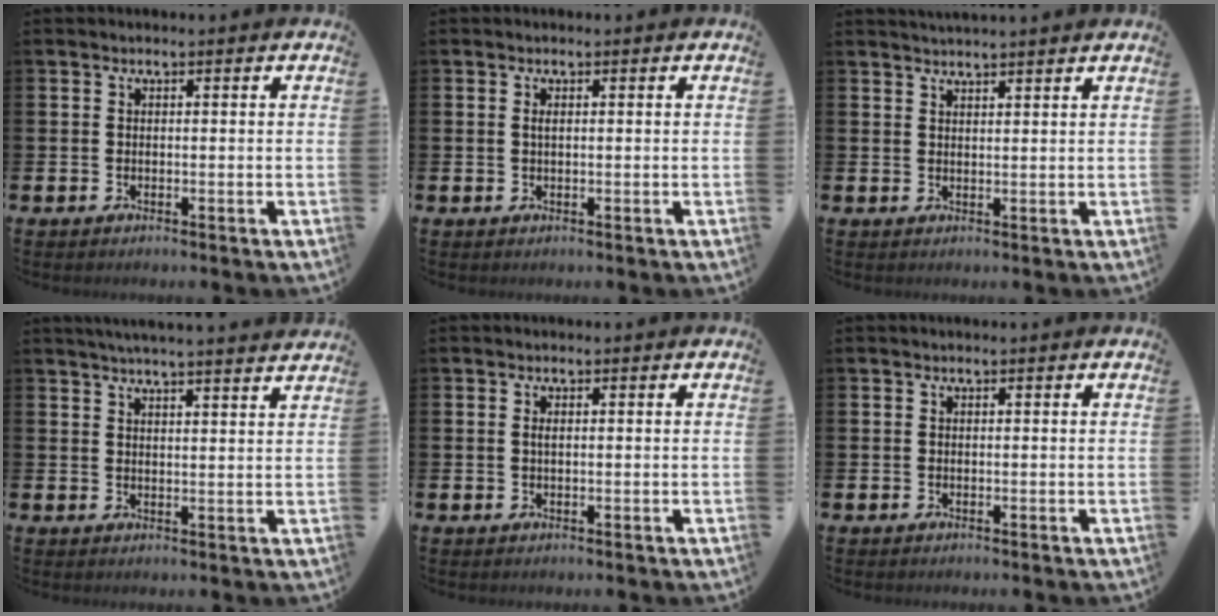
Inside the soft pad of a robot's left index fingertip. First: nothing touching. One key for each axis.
{"total": 0.7, "fx": 0.2, "fy": 0.2, "fz": 0.6, "tx": -0.010, "ty": 0.001, "tz": 0.003}
{"total": 2.4, "fx": 2.3, "fy": -0.3, "fz": 0.0, "tx": -0.005, "ty": -0.011, "tz": 0.043}
{"total": 4.2, "fx": 4.1, "fy": -0.8, "fz": 0.7, "tx": -0.023, "ty": -0.019, "tz": 0.073}
{"total": 0.7, "fx": 0.2, "fy": 0.2, "fz": 0.6, "tx": -0.010, "ty": 0.001, "tz": 0.002}
{"total": 0.0}